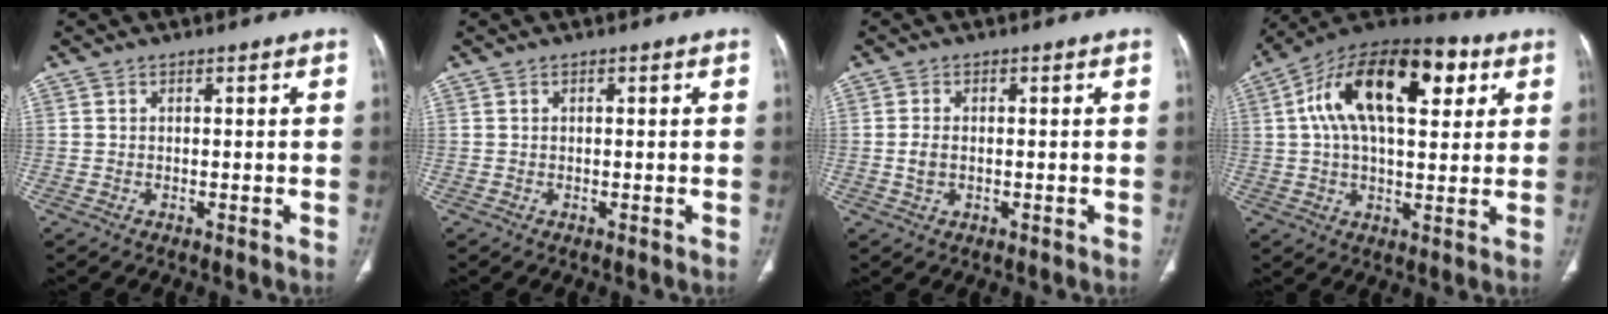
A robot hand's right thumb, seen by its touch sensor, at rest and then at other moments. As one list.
[{"total": 0.0}, {"total": 2.6, "force": [-0.2, 1.7, 2.0], "torque": [-0.044, 0.001, -0.005]}, {"total": 22.8, "force": [7.1, 11.3, 18.5], "torque": [-0.296, 0.023, 0.106]}]